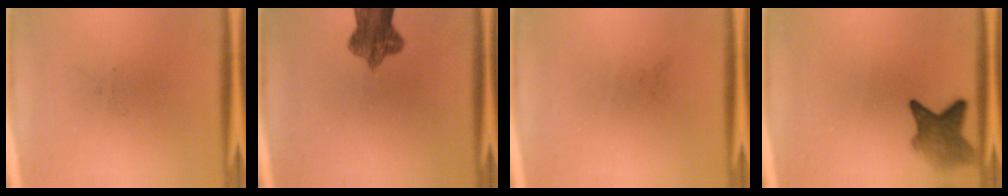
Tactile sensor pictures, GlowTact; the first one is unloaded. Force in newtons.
{"total": 7.6}
{"total": 0.0}
{"total": 5.0}